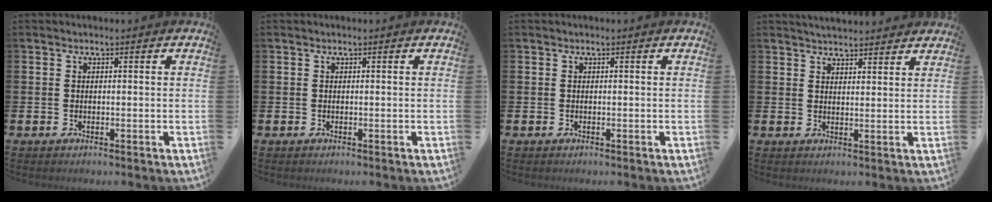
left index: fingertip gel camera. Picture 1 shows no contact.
{"total": 0.0}
{"total": 0.0}
{"total": 3.4, "force": [3.4, 0.4, 0.2], "torque": [-0.007, -0.016, 0.063]}